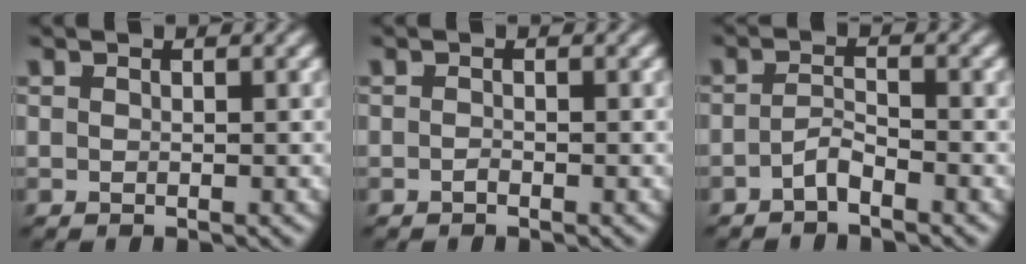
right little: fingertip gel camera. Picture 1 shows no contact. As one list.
[{"total": 0.9, "force": [-0.7, -0.4, 0.0], "torque": [0.004, -0.005, -0.011]}, {"total": 2.2, "force": [-2.0, 0.2, 0.9], "torque": [-0.010, -0.009, -0.032]}]